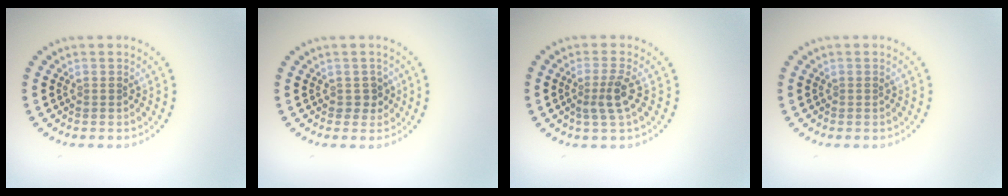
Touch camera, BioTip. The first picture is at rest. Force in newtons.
{"total": 1.3, "press": 1.2, "slide": 0.6}
{"total": 2.3, "press": 1.8, "slide": 1.5}
{"total": 0.0}